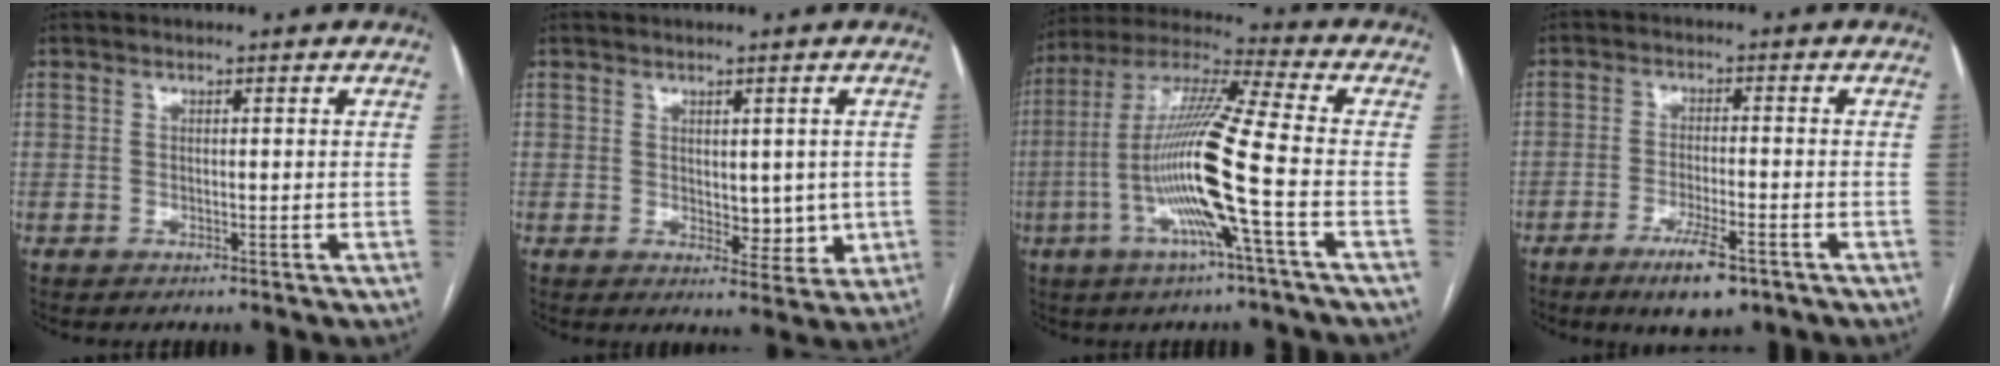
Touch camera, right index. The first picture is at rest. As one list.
[{"total": 5.1, "force": [0.1, 2.9, 4.2], "torque": [-0.046, -0.008, 0.011]}, {"total": 15.7, "force": [-4.1, -0.9, 15.2], "torque": [-0.301, -0.004, -0.091]}, {"total": 7.0, "force": [-4.4, 1.3, 5.3], "torque": [-0.095, -0.011, -0.068]}]